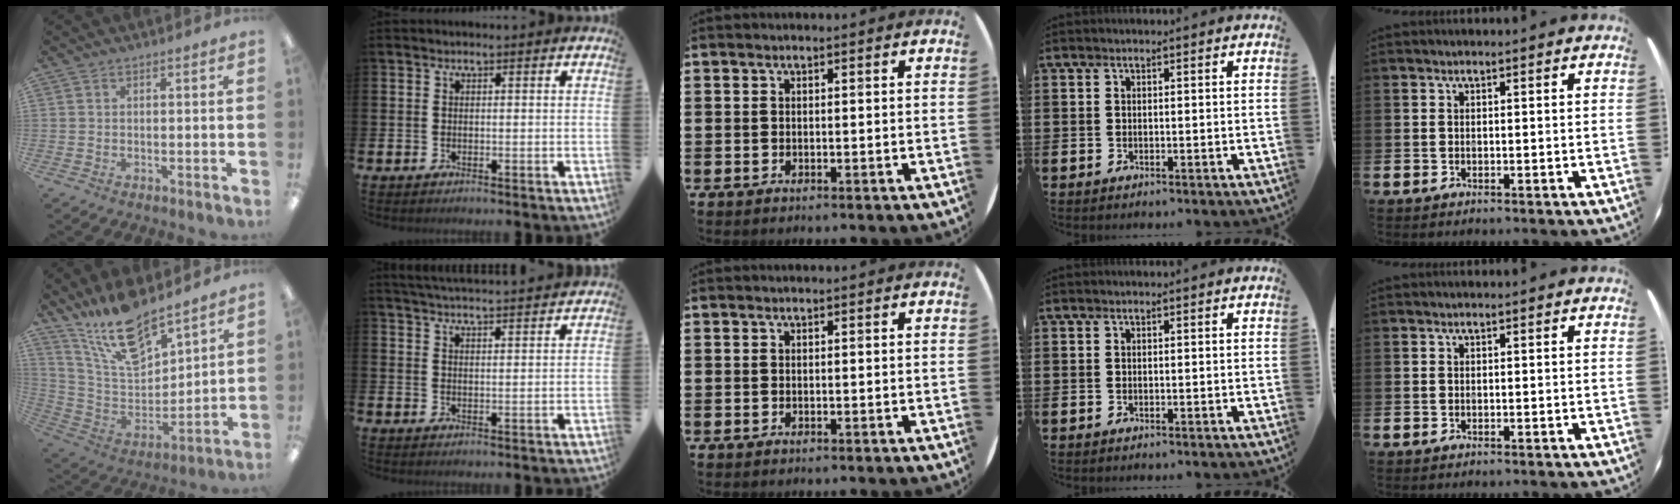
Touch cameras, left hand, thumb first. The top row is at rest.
{"thumb": {"total": 16.4, "force": [13.4, 5.0, 8.1], "torque": [-0.169, -0.077, 0.237]}, "index": {"total": 4.2, "force": [4.2, -0.4, 0.3], "torque": [-0.019, -0.026, 0.076]}}